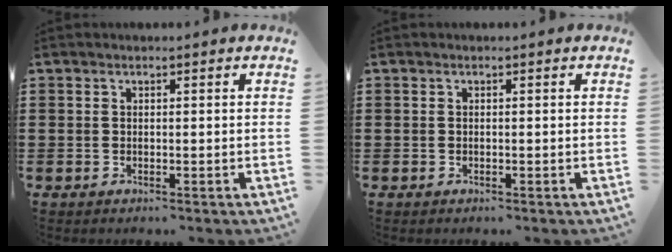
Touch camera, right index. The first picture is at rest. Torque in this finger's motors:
{"motor_torque": [1.09, 1.05, -0.01, -0.01]}